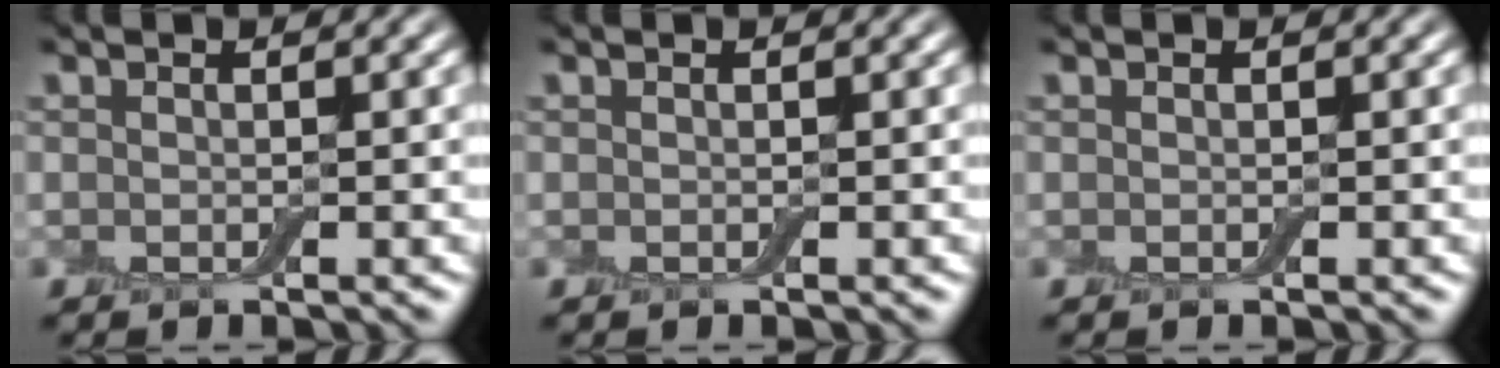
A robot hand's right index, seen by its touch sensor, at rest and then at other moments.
{"total": 0.0}
{"total": 0.0}